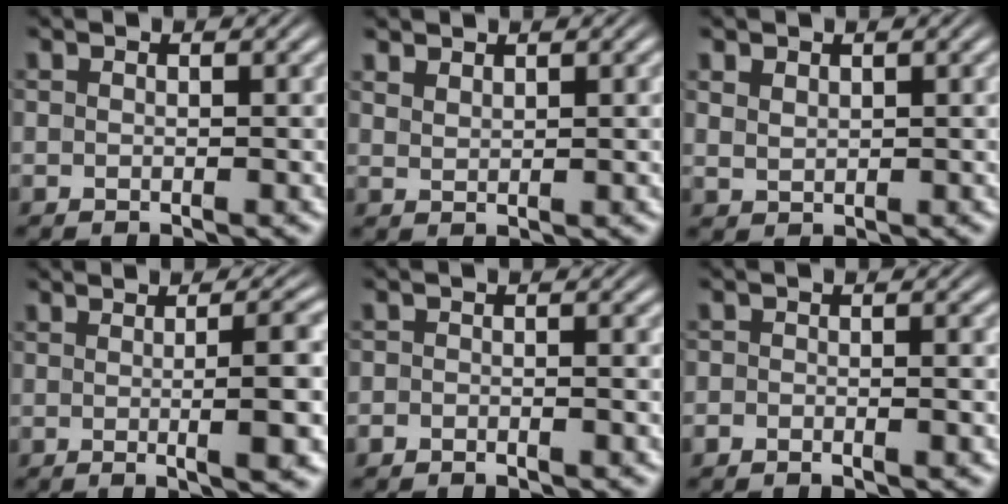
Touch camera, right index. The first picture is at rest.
{"total": 1.5, "force": [1.5, -0.1, 0.3], "torque": [-0.005, -0.004, 0.038]}
{"total": 1.4, "force": [1.1, 0.8, 0.5], "torque": [-0.015, -0.005, 0.031]}
{"total": 5.1, "force": [-0.5, 0.2, 5.1], "torque": [-0.060, 0.007, -0.012]}
{"total": 1.2, "force": [-1.1, 0.5, 0.1], "torque": [-0.002, -0.004, -0.021]}
{"total": 1.3, "force": [-1.0, 0.7, 0.4], "torque": [-0.005, 0.000, -0.022]}